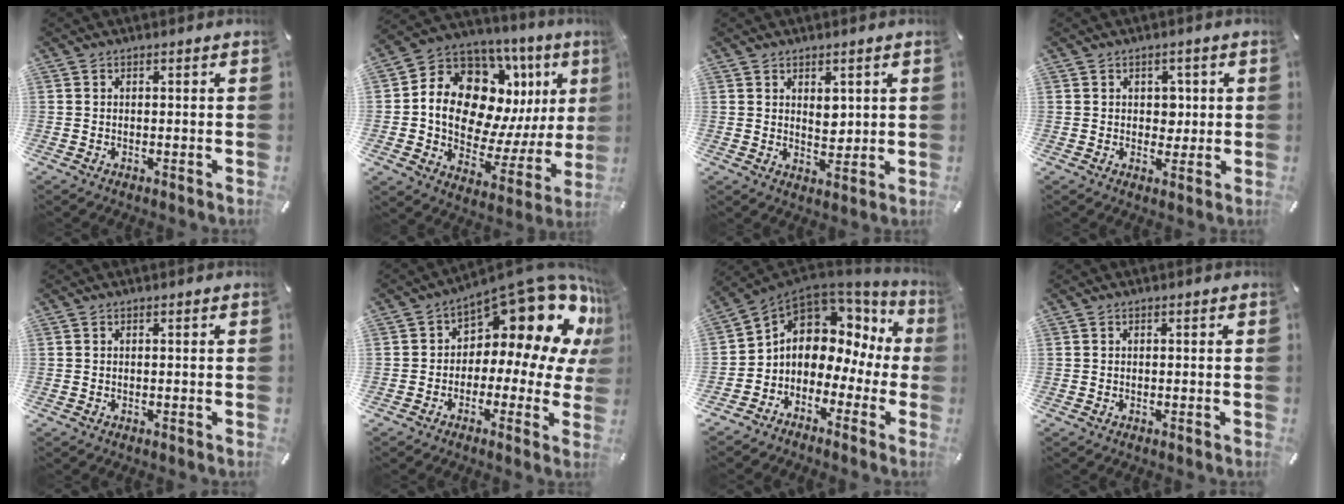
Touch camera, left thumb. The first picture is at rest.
{"total": 15.6, "force": [5.6, 11.2, 9.4], "torque": [-0.153, -0.056, 0.098]}
{"total": 4.0, "force": [2.0, 2.9, 1.8], "torque": [-0.018, -0.009, 0.032]}
{"total": 4.0, "force": [0.6, 3.5, 1.8], "torque": [-0.011, -0.005, 0.003]}
{"total": 0.0}
{"total": 16.9, "force": [10.1, 8.0, 10.9], "torque": [-0.136, -0.093, 0.163]}
{"total": 7.2, "force": [1.6, 6.4, 2.8], "torque": [-0.076, -0.025, 0.030]}
{"total": 0.0}